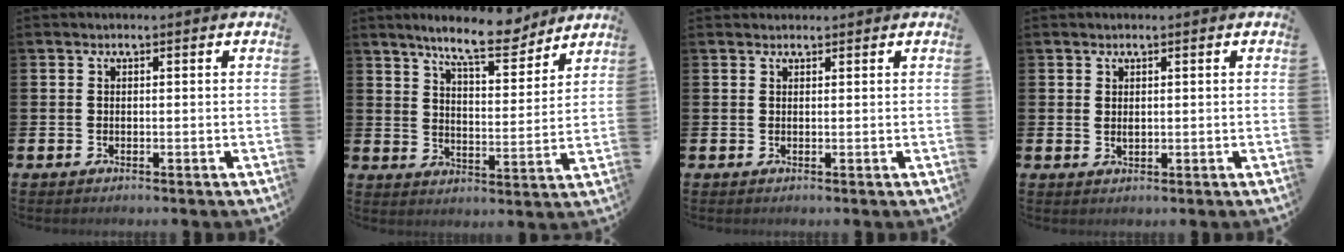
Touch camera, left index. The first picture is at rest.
{"total": 9.6, "force": [8.5, 2.0, 3.9], "torque": [-0.083, -0.043, 0.151]}
{"total": 0.7, "force": [0.7, 0.2, 0.1], "torque": [0.007, -0.001, 0.011]}
{"total": 1.0, "force": [0.8, 0.5, 0.6], "torque": [-0.002, 0.001, 0.011]}